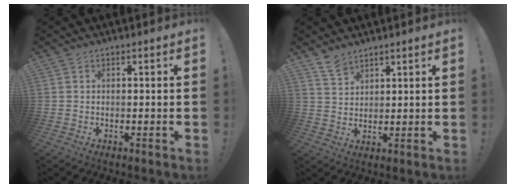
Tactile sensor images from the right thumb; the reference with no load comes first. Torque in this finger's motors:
{"motor_torque": [-0.03, 0.15, 0.03, -0.07, 0.00]}